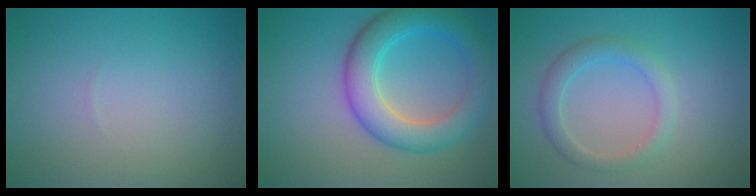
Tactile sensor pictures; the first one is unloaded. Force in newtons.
{"total": 6.3, "press": 6.3, "slide": 0.3}
{"total": 2.4, "press": 2.4, "slide": 0.2}